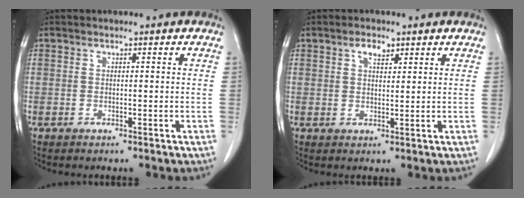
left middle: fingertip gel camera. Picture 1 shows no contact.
{"total": 2.4, "force": [1.5, 1.1, 1.5], "torque": [-0.028, 0.002, 0.026]}